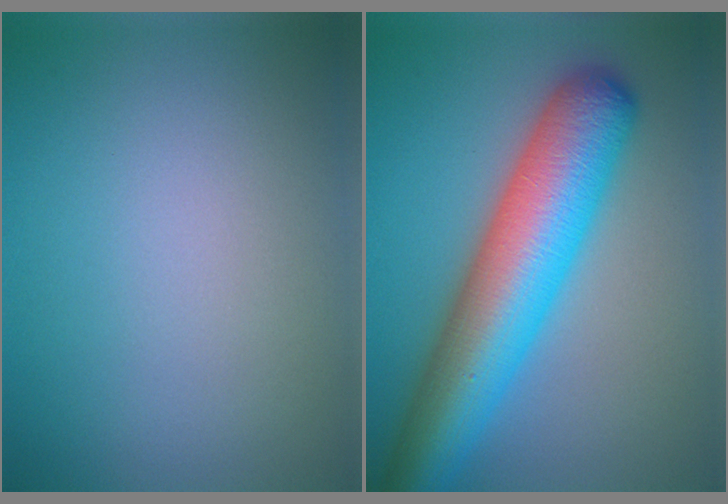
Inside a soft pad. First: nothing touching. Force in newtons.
{"total": 11.1, "press": 11.1, "slide": 0.3}